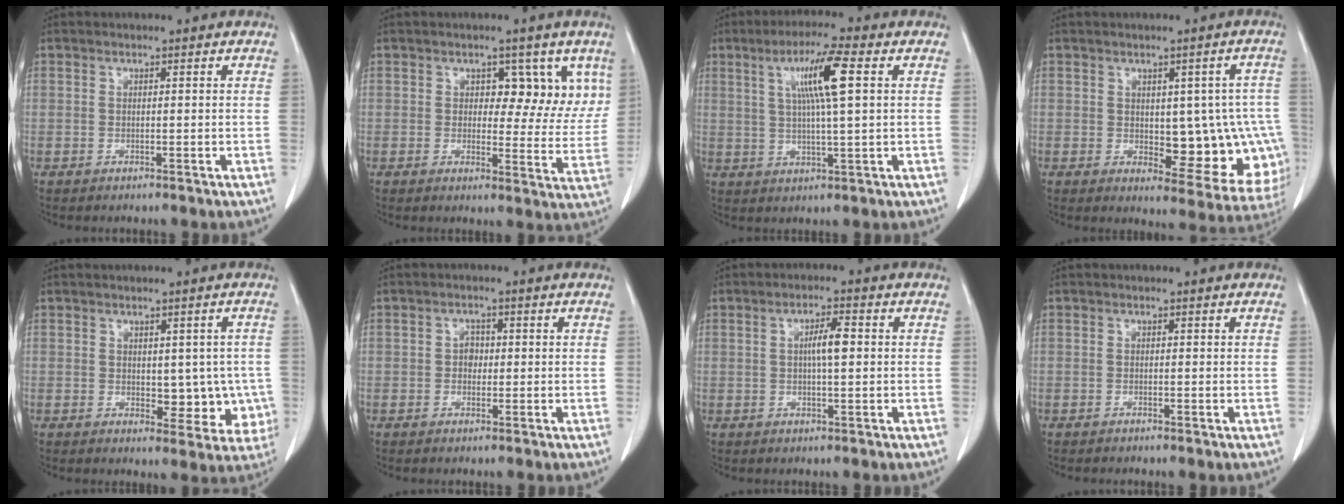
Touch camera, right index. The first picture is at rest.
{"total": 7.6, "force": [3.5, 4.4, 5.1], "torque": [-0.038, 0.005, 0.044]}
{"total": 8.9, "force": [2.6, 0.0, 8.5], "torque": [-0.155, 0.008, 0.047]}
{"total": 12.9, "force": [-1.1, 5.8, 11.4], "torque": [-0.108, 0.011, 0.002]}
{"total": 6.6, "force": [-0.3, 4.0, 5.3], "torque": [-0.038, 0.006, 0.004]}
{"total": 1.8, "force": [-0.1, 1.4, 1.1], "torque": [-0.014, 0.005, -0.002]}
{"total": 3.9, "force": [0.4, 0.6, 3.8], "torque": [-0.068, 0.004, 0.005]}
{"total": 0.0}